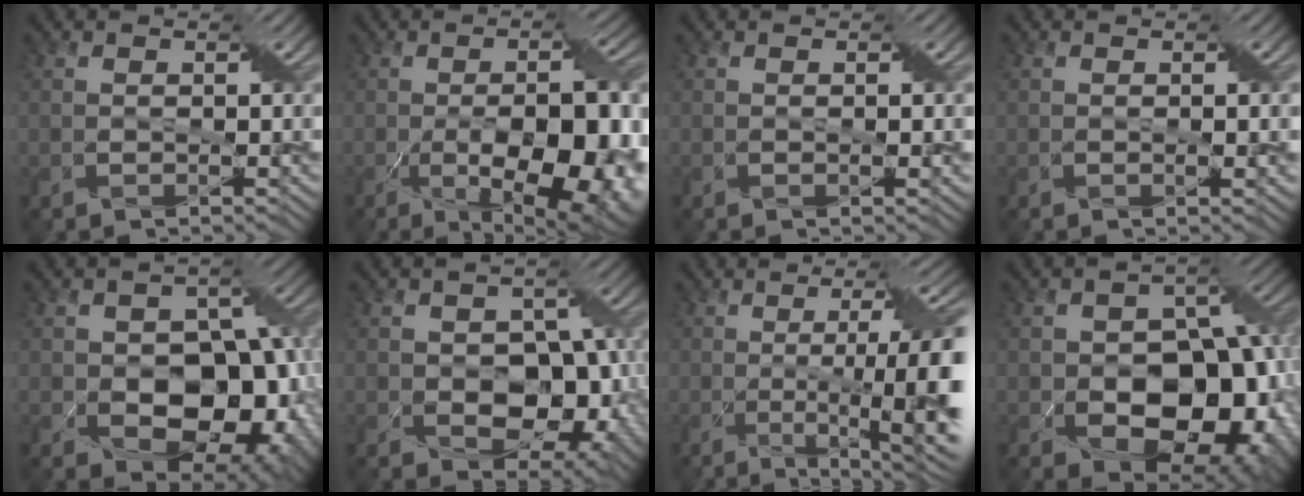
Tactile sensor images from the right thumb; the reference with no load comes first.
{"total": 15.0, "force": [-4.0, 6.2, 13.0], "torque": [-0.181, -0.015, -0.050]}
{"total": 1.4, "force": [0.0, 0.1, 1.4], "torque": [-0.023, -0.001, -0.001]}
{"total": 1.8, "force": [0.0, 0.2, 1.7], "torque": [-0.029, 0.000, 0.000]}
{"total": 14.2, "force": [-2.7, 9.8, 9.9], "torque": [-0.110, -0.007, -0.027]}
{"total": 9.1, "force": [-1.7, 6.4, 6.3], "torque": [-0.093, -0.015, -0.021]}
{"total": 13.9, "force": [-1.6, 3.2, 13.4], "torque": [-0.178, -0.001, -0.014]}
{"total": 15.4, "force": [-3.9, 10.6, 10.4], "torque": [-0.115, -0.011, -0.048]}